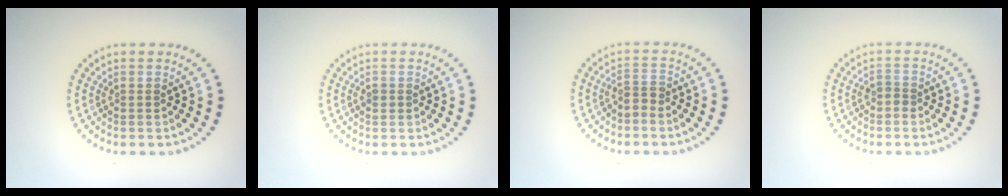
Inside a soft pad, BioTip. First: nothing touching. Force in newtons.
{"total": 1.0, "press": 1.0, "slide": 0.1}
{"total": 1.5, "press": 0.9, "slide": 1.1}
{"total": 1.1, "press": 0.9, "slide": 0.6}